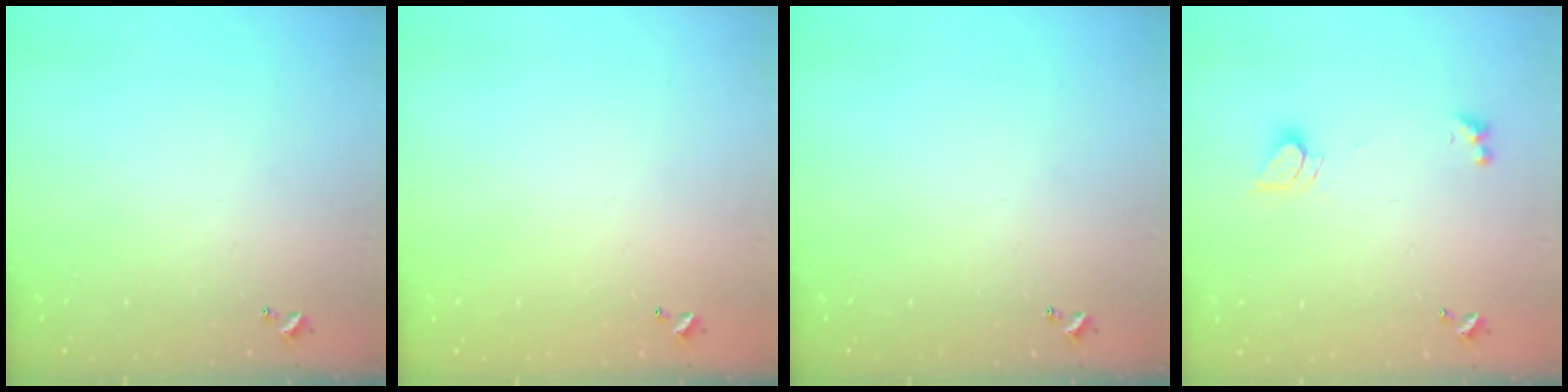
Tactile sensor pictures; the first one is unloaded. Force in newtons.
{"total": 2.8, "press": 2.8, "slide": 0.1}
{"total": 0.0}
{"total": 2.3, "press": 2.3, "slide": 0.2}